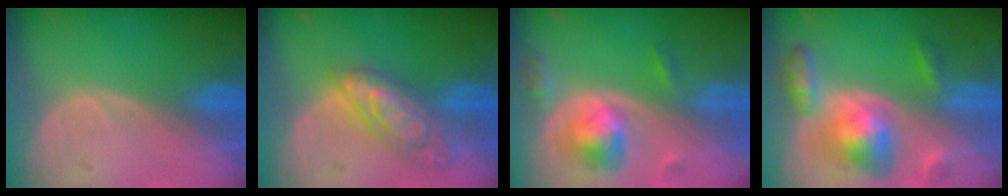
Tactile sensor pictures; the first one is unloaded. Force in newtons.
{"total": 7.5, "press": 7.4, "slide": 0.6}
{"total": 5.5, "press": 5.3, "slide": 1.7}
{"total": 8.2, "press": 8.2, "slide": 0.6}